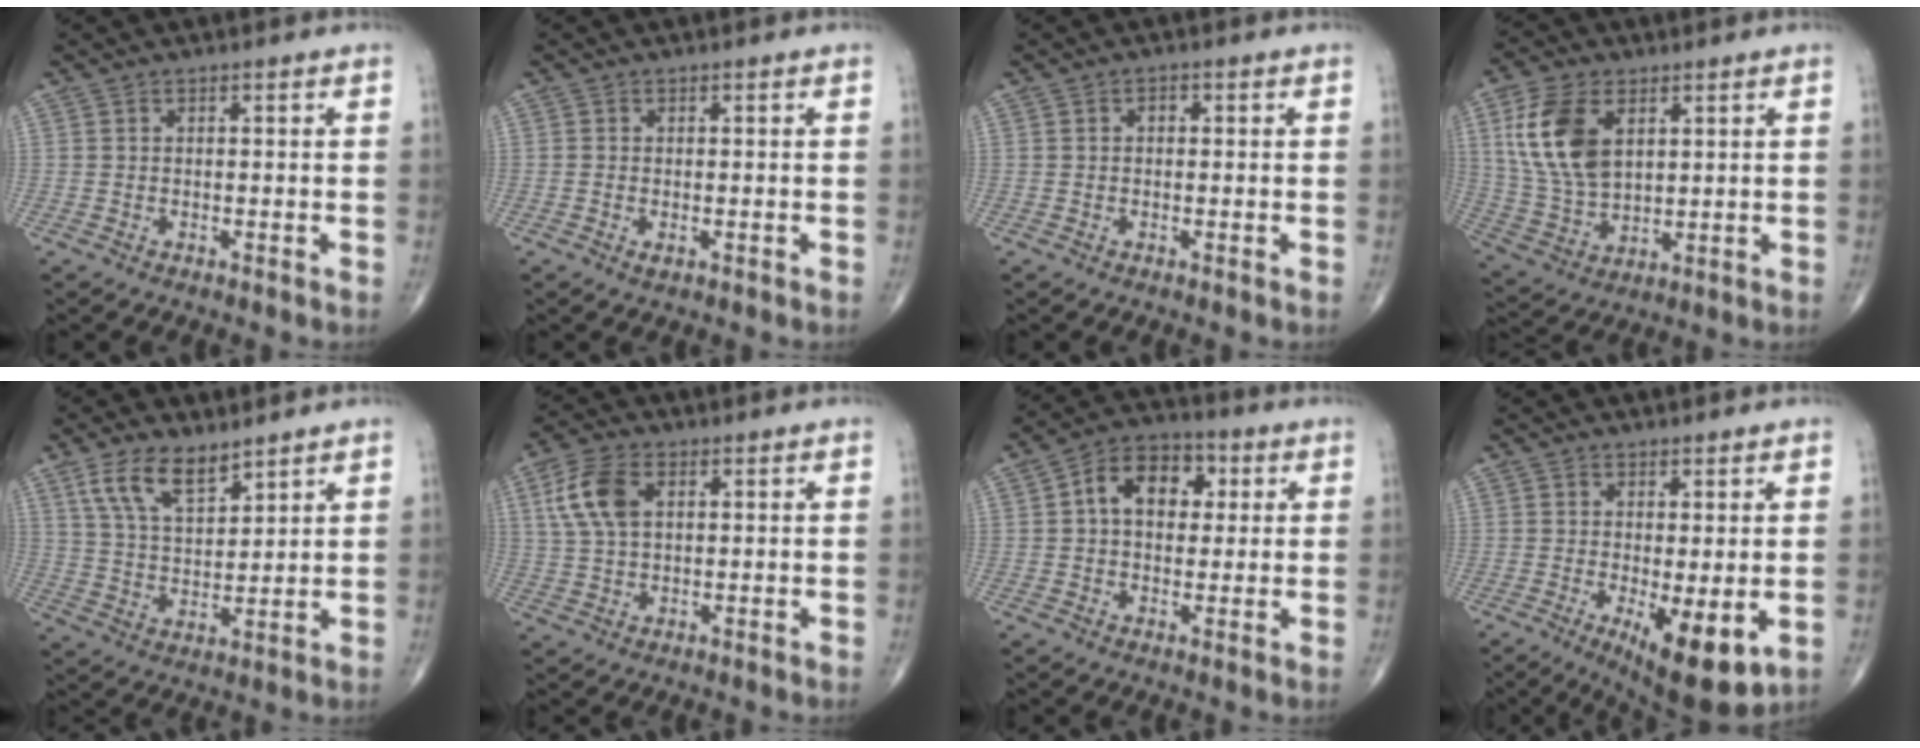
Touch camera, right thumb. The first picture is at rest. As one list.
[{"total": 1.1, "force": [-0.4, 0.6, 0.9], "torque": [-0.015, -0.003, -0.007]}, {"total": 1.2, "force": [0.1, 0.9, 0.7], "torque": [-0.006, 0.006, -0.002]}, {"total": 14.1, "force": [4.6, 8.4, 10.4], "torque": [-0.204, -0.013, 0.097]}, {"total": 9.5, "force": [6.2, 4.2, 5.9], "torque": [-0.098, -0.032, 0.125]}, {"total": 8.7, "force": [2.5, 5.1, 6.6], "torque": [-0.139, 0.007, 0.048]}, {"total": 10.7, "force": [2.2, 7.4, 7.4], "torque": [-0.091, 0.019, 0.027]}, {"total": 10.0, "force": [-2.3, 3.3, 9.1], "torque": [-0.133, -0.026, -0.027]}]